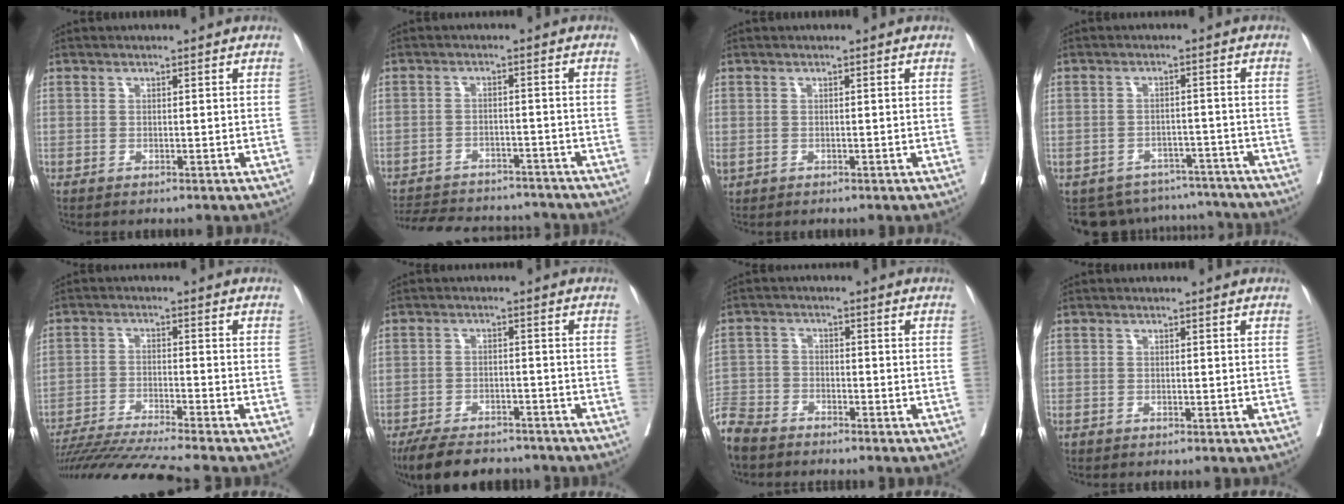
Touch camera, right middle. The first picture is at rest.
{"total": 16.6, "force": [-15.1, 4.7, 4.9], "torque": [-0.121, 0.000, -0.206]}
{"total": 1.0, "force": [-0.3, 0.9, 0.5], "torque": [-0.013, 0.003, 0.002]}
{"total": 11.6, "force": [-10.6, 4.6, 0.8], "torque": [-0.008, 0.023, -0.129]}
{"total": 13.5, "force": [-12.1, -2.3, 5.6], "torque": [-0.072, -0.025, -0.201]}
{"total": 11.8, "force": [-10.1, 4.0, 4.4], "torque": [-0.071, -0.001, -0.149]}
{"total": 7.5, "force": [-6.8, 2.8, 1.9], "torque": [-0.040, -0.013, -0.132]}
{"total": 1.2, "force": [-0.9, 0.6, 0.4], "torque": [-0.014, -0.003, -0.018]}